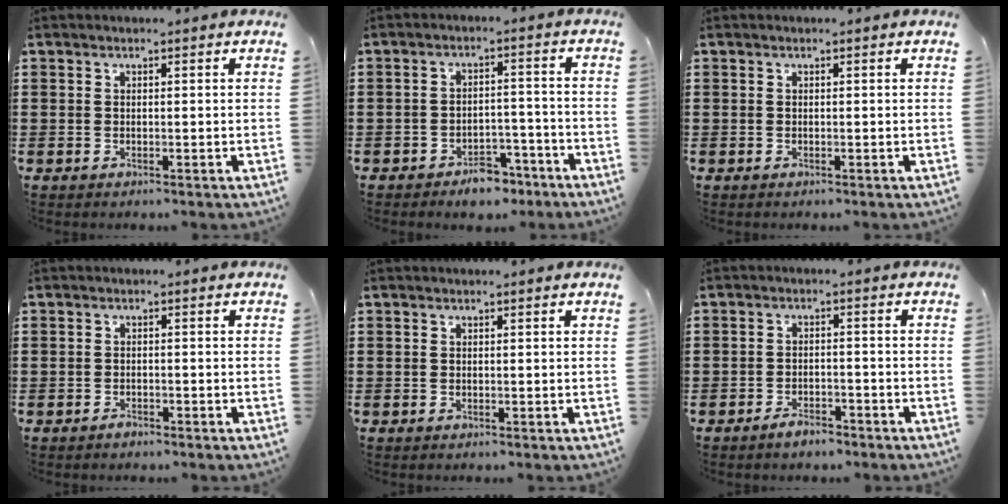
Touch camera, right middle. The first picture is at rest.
{"total": 5.0, "force": [-4.4, 1.8, 1.4], "torque": [-0.021, 0.017, -0.086]}
{"total": 0.0}
{"total": 1.1, "force": [-1.0, 0.4, 0.2], "torque": [-0.006, 0.001, -0.021]}
{"total": 0.0}
{"total": 2.6, "force": [-2.4, 0.8, 0.8], "torque": [-0.016, 0.005, -0.047]}